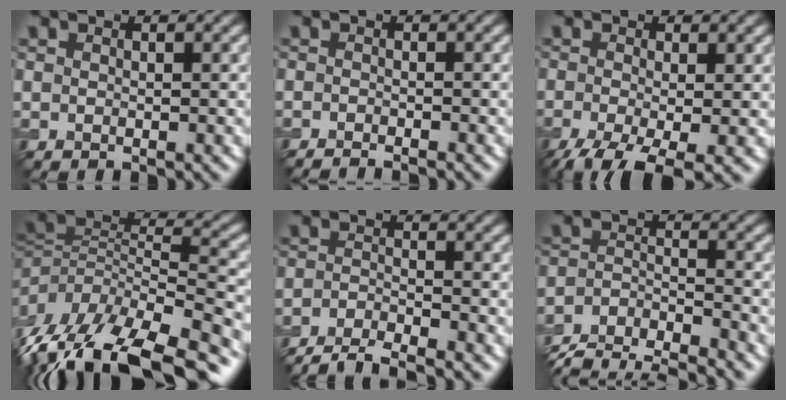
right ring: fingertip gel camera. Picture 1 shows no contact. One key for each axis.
{"total": 2.2, "fx": -1.9, "fy": 0.3, "fz": 1.0, "tx": -0.015, "ty": 0.000, "tz": -0.036}
{"total": 6.9, "fx": -3.9, "fy": 2.2, "fz": 5.3, "tx": -0.105, "ty": -0.018, "tz": -0.066}
{"total": 14.5, "fx": -8.6, "fy": 6.2, "fz": 9.9, "tx": -0.219, "ty": 0.003, "tz": -0.132}
{"total": 4.6, "fx": -4.1, "fy": 0.8, "fz": 1.9, "tx": -0.034, "ty": -0.004, "tz": -0.079}
{"total": 7.0, "fx": -6.4, "fy": 1.7, "fz": 2.1, "tx": -0.045, "ty": -0.012, "tz": -0.115}